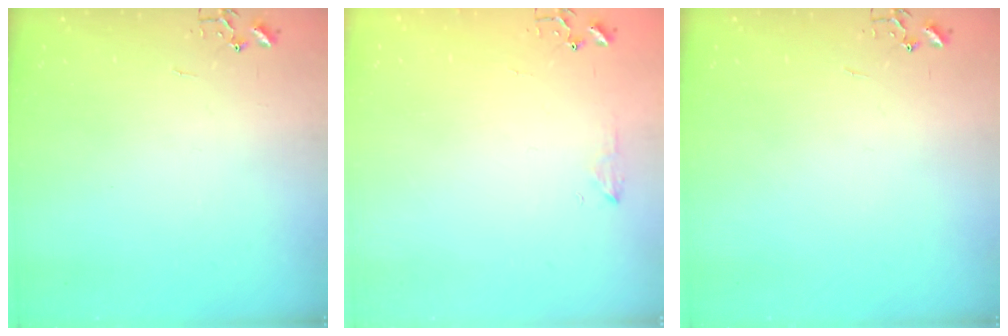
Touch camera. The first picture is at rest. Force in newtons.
{"total": 6.4, "press": 6.3, "slide": 0.7}
{"total": 0.0}